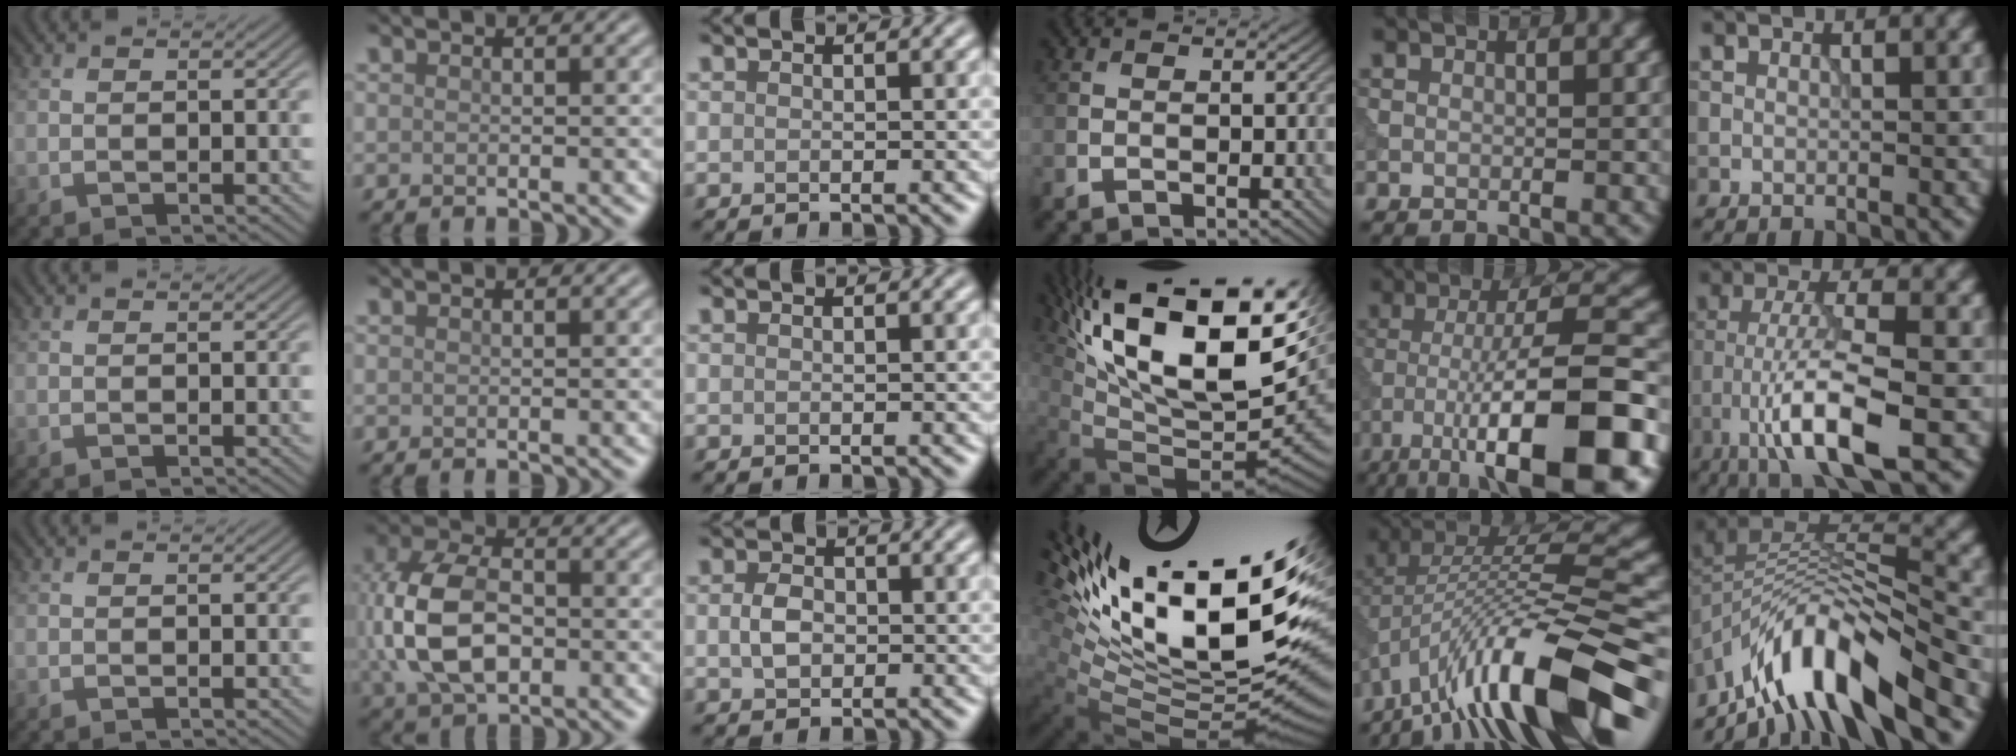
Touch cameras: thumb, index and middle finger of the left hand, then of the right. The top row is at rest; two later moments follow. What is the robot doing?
{"motion": "dispense", "object": "syringe"}